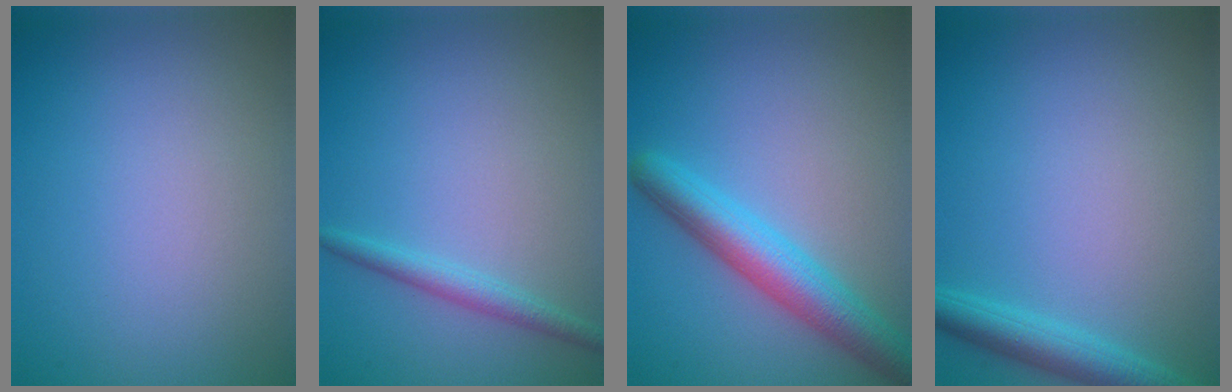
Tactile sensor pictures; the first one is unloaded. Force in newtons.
{"total": 1.9, "press": 1.9, "slide": 0.2}
{"total": 5.4, "press": 5.4, "slide": 0.2}
{"total": 3.0, "press": 3.0, "slide": 0.2}